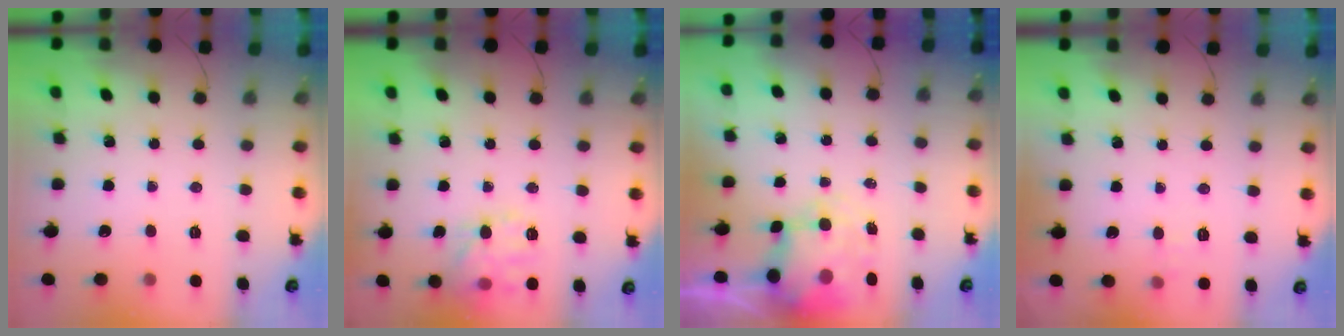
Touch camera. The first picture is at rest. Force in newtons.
{"total": 13.0, "press": 13.0, "slide": 0.1}
{"total": 7.1, "press": 6.9, "slide": 1.9}
{"total": 6.1, "press": 5.9, "slide": 1.6}